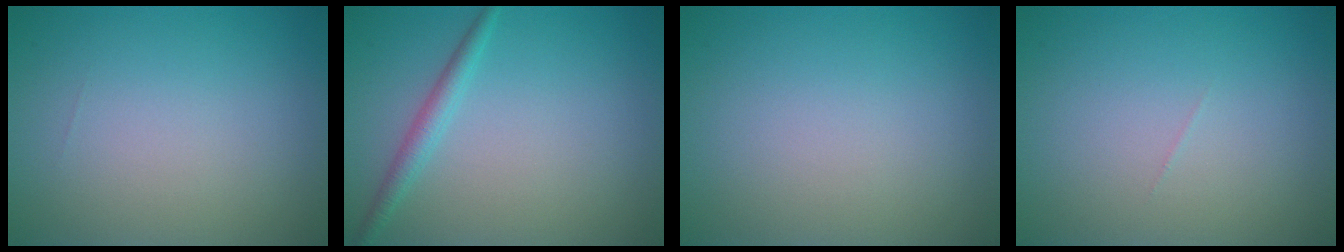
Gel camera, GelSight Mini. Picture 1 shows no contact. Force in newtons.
{"total": 1.8, "press": 1.8, "slide": 0.0}
{"total": 0.0}
{"total": 0.0}